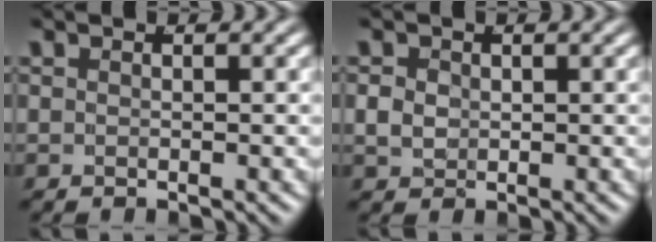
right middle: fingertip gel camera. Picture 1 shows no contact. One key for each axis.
{"total": 1.9, "fx": 0.0, "fy": 1.6, "fz": 1.0, "tx": -0.027, "ty": -0.011, "tz": 0.012}